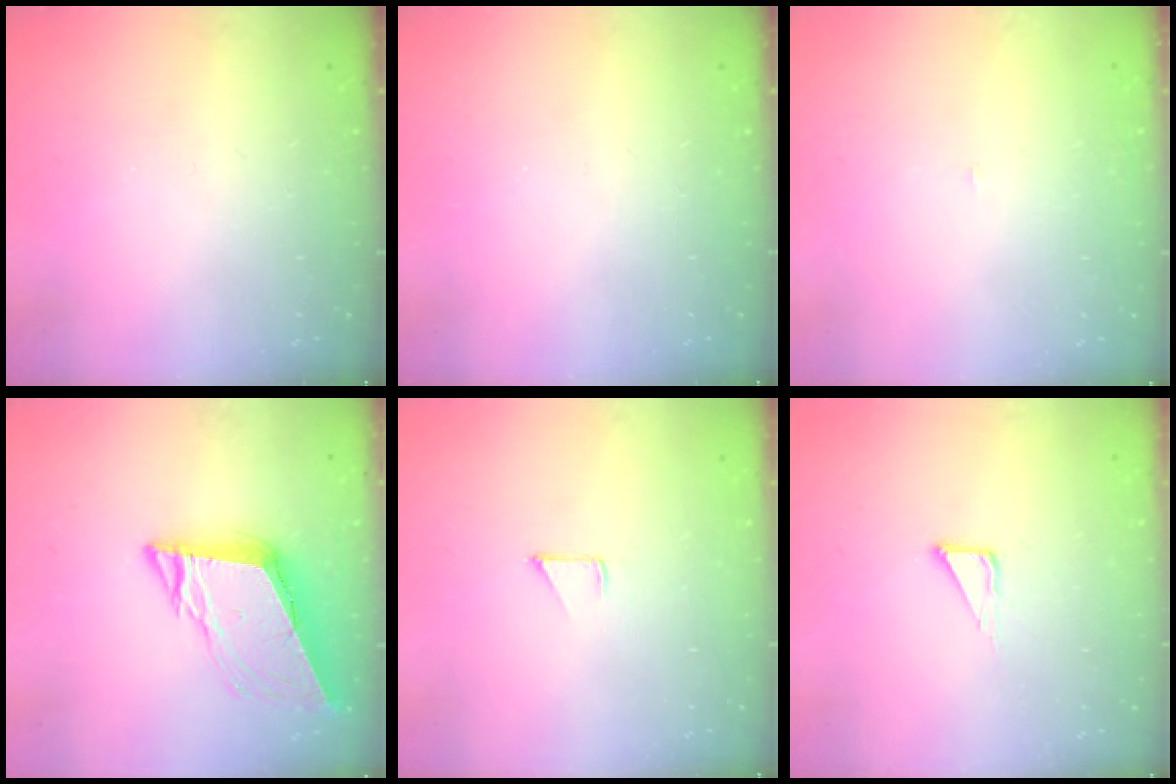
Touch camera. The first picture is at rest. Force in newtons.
{"total": 0.0}
{"total": 2.1, "press": 2.1, "slide": 0.1}
{"total": 10.3, "press": 9.9, "slide": 2.9}
{"total": 4.5, "press": 4.5, "slide": 0.3}
{"total": 3.9, "press": 3.9, "slide": 0.3}